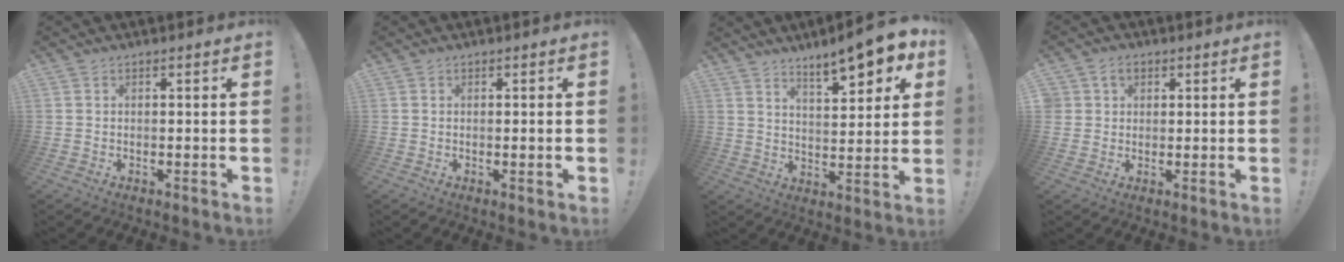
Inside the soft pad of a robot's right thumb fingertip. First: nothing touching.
{"total": 1.0, "force": [-0.1, -0.3, 1.0], "torque": [-0.012, -0.003, -0.003]}
{"total": 11.8, "force": [8.2, 2.3, 8.1], "torque": [-0.116, -0.057, 0.133]}
{"total": 3.9, "force": [1.6, 3.3, 1.1], "torque": [-0.019, 0.000, 0.031]}